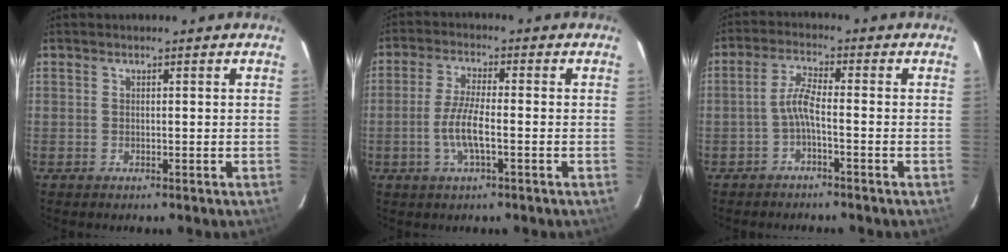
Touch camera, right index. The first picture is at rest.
{"total": 6.5, "force": [-1.9, 1.2, 6.1], "torque": [-0.125, -0.002, -0.039]}
{"total": 3.5, "force": [-1.6, 0.3, 3.1], "torque": [-0.072, 0.010, -0.033]}